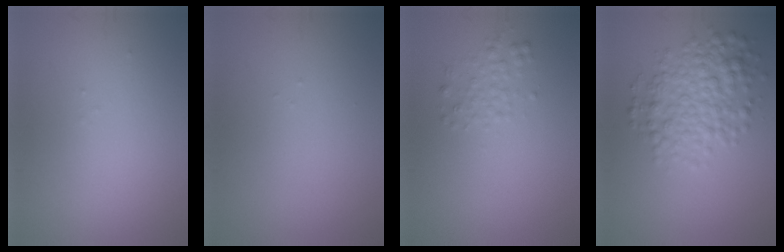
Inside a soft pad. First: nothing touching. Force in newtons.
{"total": 0.0}
{"total": 1.5, "press": 1.5, "slide": 0.1}
{"total": 5.1, "press": 5.1, "slide": 0.1}